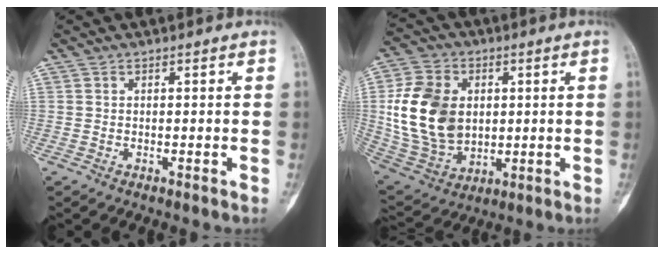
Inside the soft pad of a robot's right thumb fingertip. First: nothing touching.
{"total": 17.4, "force": [1.8, 12.8, 11.7], "torque": [-0.198, -0.003, 0.044]}